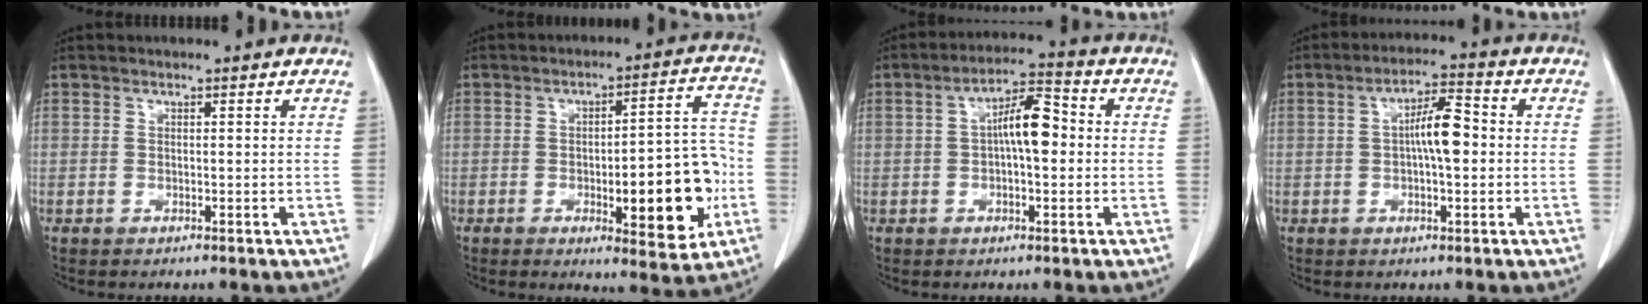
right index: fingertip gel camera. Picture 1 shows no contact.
{"total": 14.3, "force": [-3.5, 3.9, 13.3], "torque": [-0.165, 0.019, -0.038]}
{"total": 7.4, "force": [0.3, 2.2, 7.0], "torque": [-0.129, 0.022, 0.000]}
{"total": 6.6, "force": [0.1, 1.6, 6.4], "torque": [-0.117, 0.014, -0.003]}